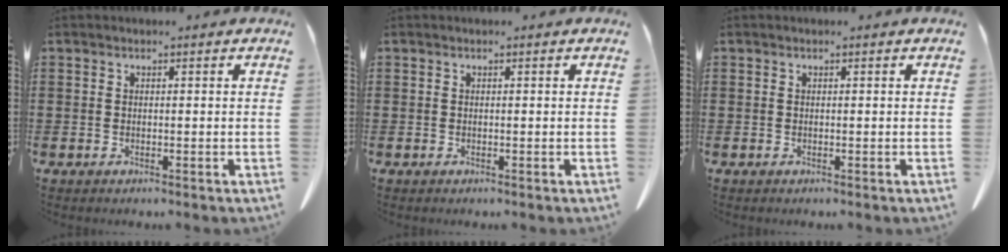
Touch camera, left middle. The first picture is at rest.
{"total": 0.0}
{"total": 0.0}